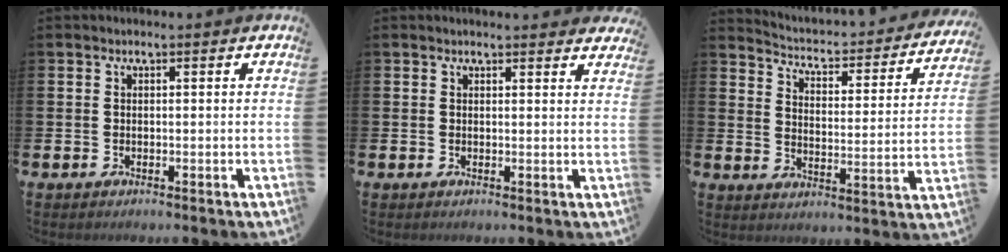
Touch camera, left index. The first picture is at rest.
{"total": 1.6, "force": [1.6, 0.1, 0.0], "torque": [0.009, -0.010, 0.027]}
{"total": 3.4, "force": [3.0, 1.2, 1.1], "torque": [-0.045, -0.034, 0.040]}